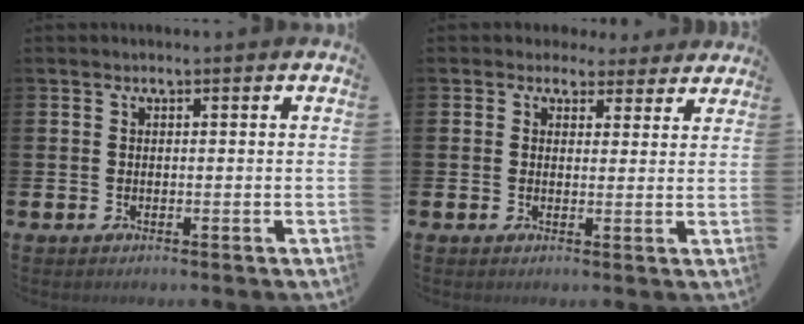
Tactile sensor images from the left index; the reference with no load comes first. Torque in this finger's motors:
{"motor_torque": [0.95, -1.19, 0.33, 0.00]}